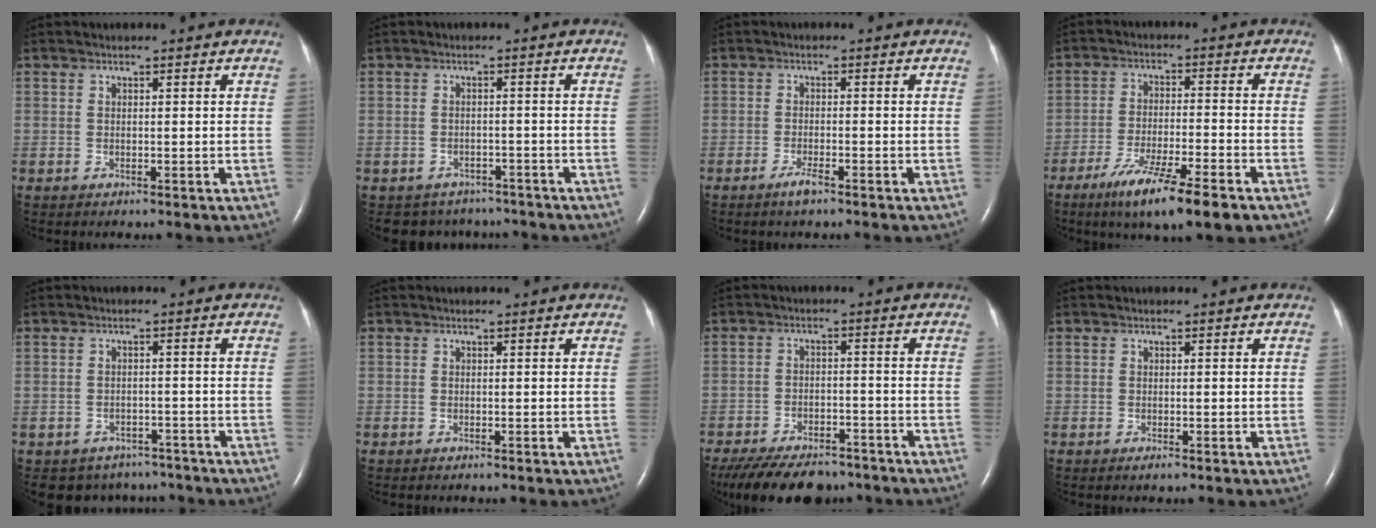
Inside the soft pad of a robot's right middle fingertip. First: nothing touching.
{"total": 5.5, "force": [-4.6, 3.0, 0.1], "torque": [0.004, 0.010, -0.056]}
{"total": 2.1, "force": [-1.6, 0.2, 1.4], "torque": [-0.036, -0.004, -0.031]}
{"total": 11.4, "force": [-7.3, 0.8, 8.7], "torque": [-0.157, -0.028, -0.120]}
{"total": 6.9, "force": [-5.8, 3.7, 0.2], "torque": [0.001, 0.014, -0.069]}
{"total": 0.0}
{"total": 15.5, "force": [-12.6, 6.1, 6.7], "torque": [-0.152, -0.017, -0.182]}
{"total": 0.5, "force": [-0.4, 0.1, 0.4], "torque": [-0.008, -0.001, -0.005]}